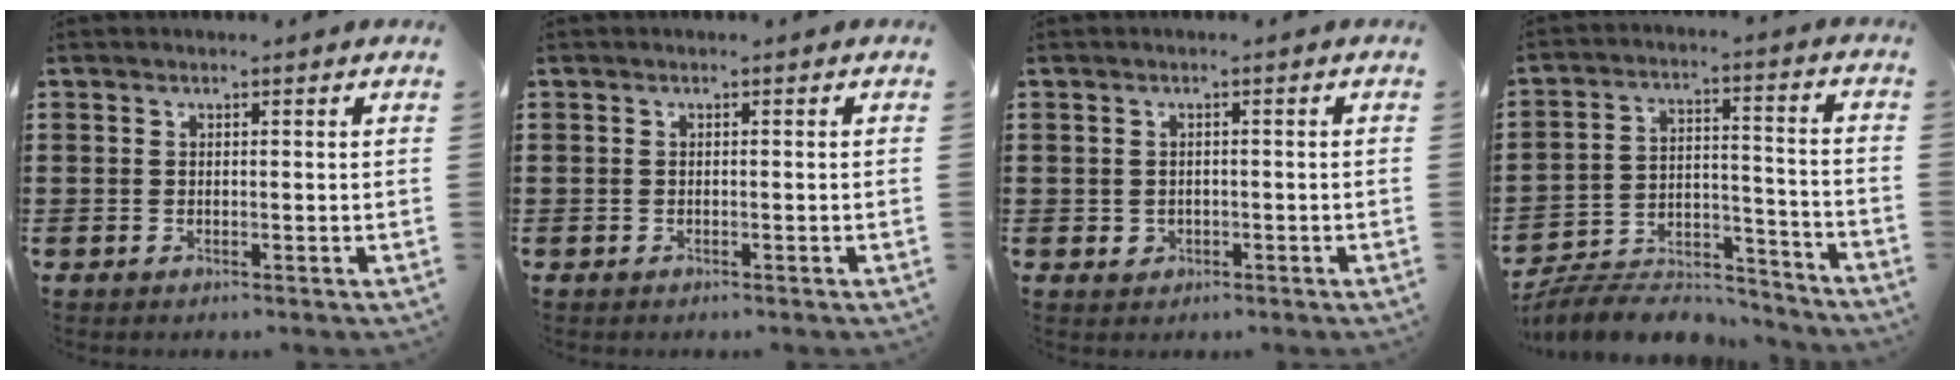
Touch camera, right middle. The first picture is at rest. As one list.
[{"total": 0.0}, {"total": 1.1, "force": [-0.2, 1.0, 0.3], "torque": [-0.011, 0.003, -0.005]}, {"total": 7.9, "force": [-7.6, 1.6, 1.4], "torque": [-0.024, 0.017, -0.149]}]